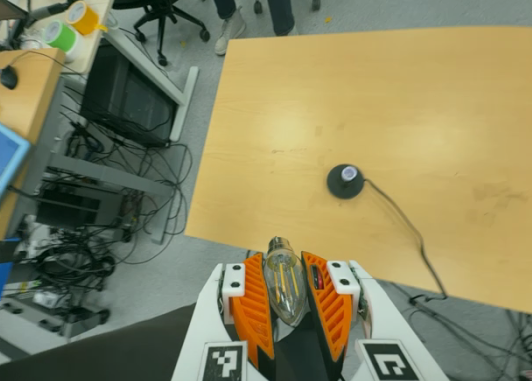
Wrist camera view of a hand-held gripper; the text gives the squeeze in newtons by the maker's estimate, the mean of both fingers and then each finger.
{"total": 13.7, "left": 14.1, "right": 13.3}